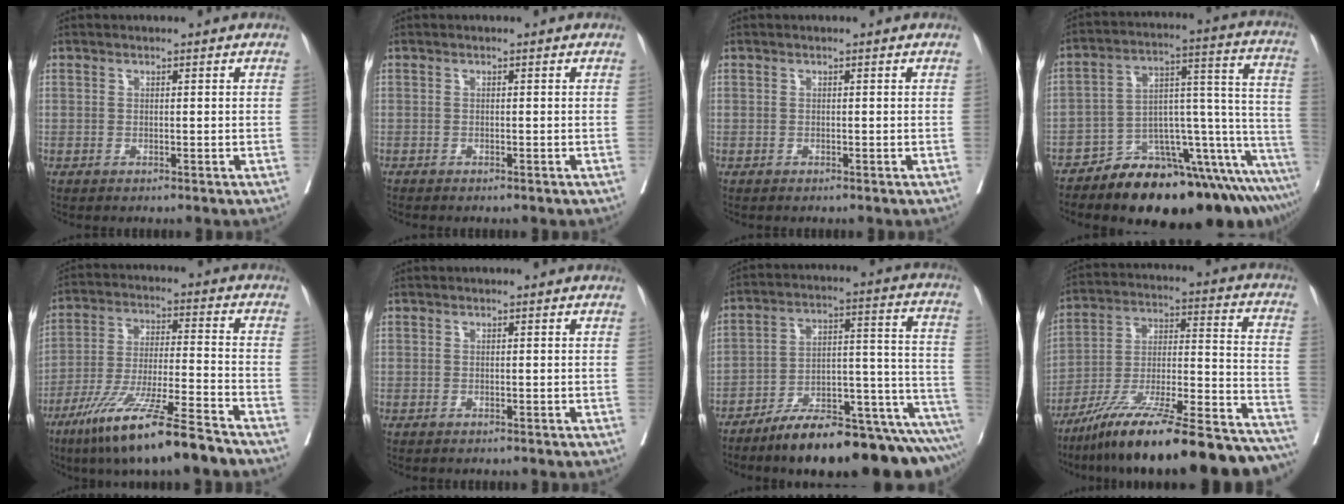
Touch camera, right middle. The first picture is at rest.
{"total": 0.5, "force": [-0.5, 0.0, 0.2], "torque": [-0.004, -0.001, -0.010]}
{"total": 0.0}
{"total": 20.8, "force": [-15.5, 5.1, 12.9], "torque": [-0.086, 0.051, -0.224]}
{"total": 15.5, "force": [-11.0, 0.1, 11.0], "torque": [-0.218, -0.047, -0.197]}
{"total": 0.0}
{"total": 20.6, "force": [-17.1, 3.7, 10.9], "torque": [-0.080, 0.044, -0.254]}
{"total": 29.8, "force": [-24.7, 2.9, 16.5], "torque": [-0.194, -0.005, -0.377]}